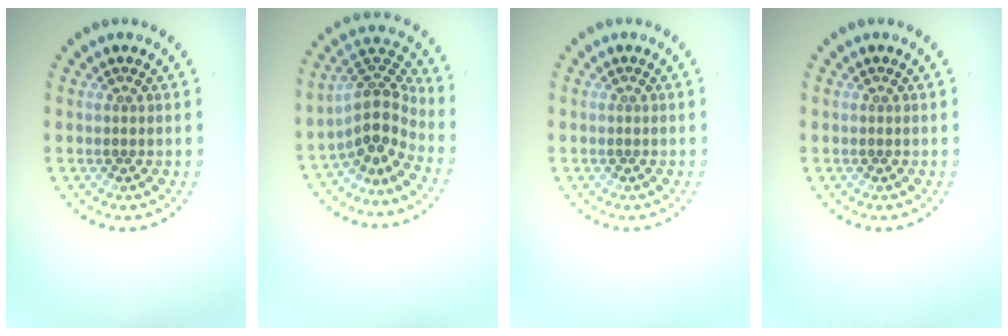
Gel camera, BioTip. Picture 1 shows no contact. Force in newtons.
{"total": 4.1, "press": 2.9, "slide": 2.9}
{"total": 0.0}
{"total": 0.0}